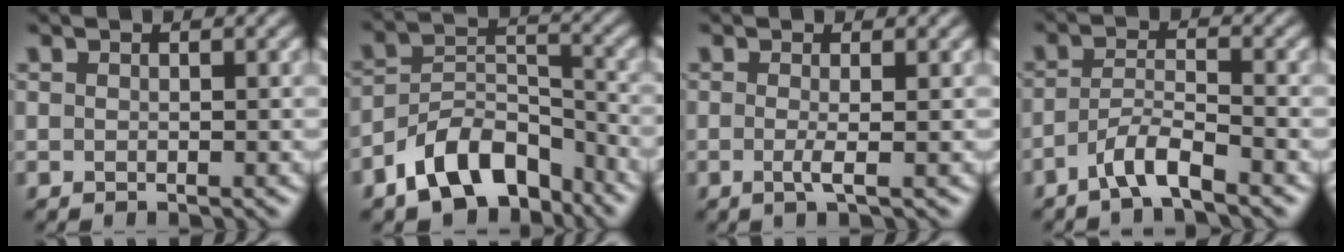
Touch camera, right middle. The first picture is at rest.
{"total": 8.7, "force": [-5.9, 4.6, 4.4], "torque": [-0.067, -0.001, -0.118]}
{"total": 1.7, "force": [-0.3, 0.4, 1.6], "torque": [-0.031, -0.007, -0.008]}
{"total": 3.4, "force": [-2.5, 0.5, 2.3], "torque": [-0.041, 0.009, -0.055]}